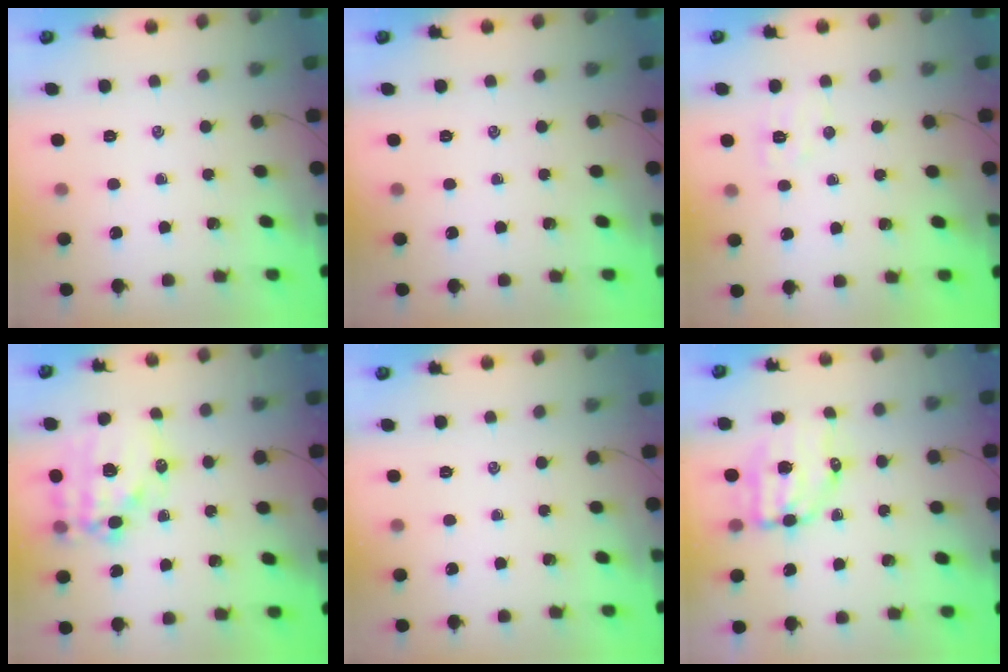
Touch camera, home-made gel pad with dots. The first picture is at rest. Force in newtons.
{"total": 0.0}
{"total": 5.8, "press": 5.7, "slide": 1.2}
{"total": 15.9, "press": 15.5, "slide": 3.5}
{"total": 0.0}
{"total": 7.7, "press": 7.6, "slide": 1.3}